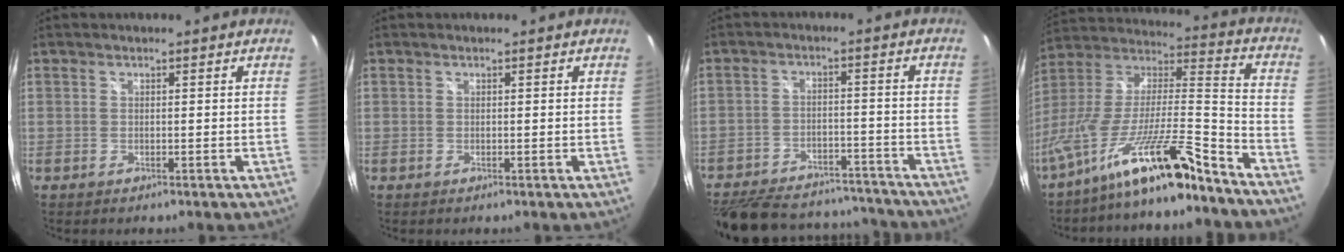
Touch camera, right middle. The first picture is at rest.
{"total": 0.0}
{"total": 24.6, "force": [-20.6, 9.3, 9.6], "torque": [-0.217, 0.004, -0.280]}
{"total": 18.4, "force": [-13.9, 0.8, 12.0], "torque": [-0.208, -0.024, -0.248]}